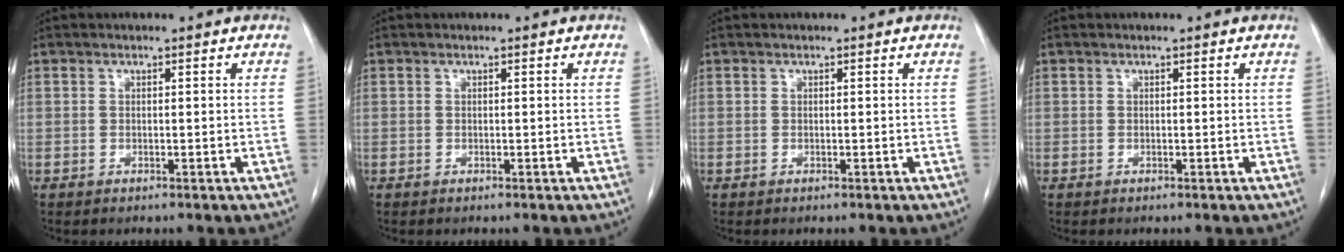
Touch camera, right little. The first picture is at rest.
{"total": 0.0}
{"total": 0.0}
{"total": 0.0}